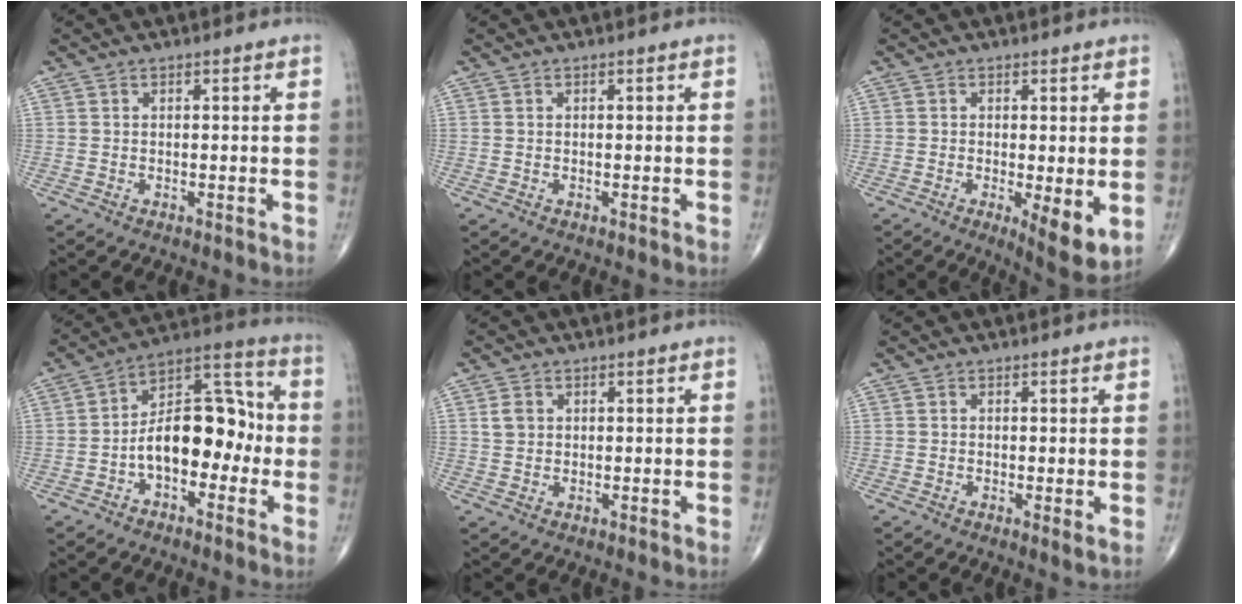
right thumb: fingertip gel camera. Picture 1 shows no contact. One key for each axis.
{"total": 0.0}
{"total": 7.0, "fx": -1.2, "fy": 1.9, "fz": 6.6, "tx": -0.101, "ty": -0.023, "tz": -0.019}
{"total": 14.5, "fx": -2.8, "fy": 8.4, "fz": 11.5, "tx": -0.156, "ty": 0.050, "tz": -0.055}
{"total": 2.4, "fx": 0.7, "fy": 1.9, "fz": 1.2, "tx": -0.018, "ty": 0.001, "tz": 0.016}
{"total": 1.4, "fx": -0.2, "fy": 0.2, "fz": 1.4, "tx": -0.029, "ty": -0.008, "tz": -0.006}